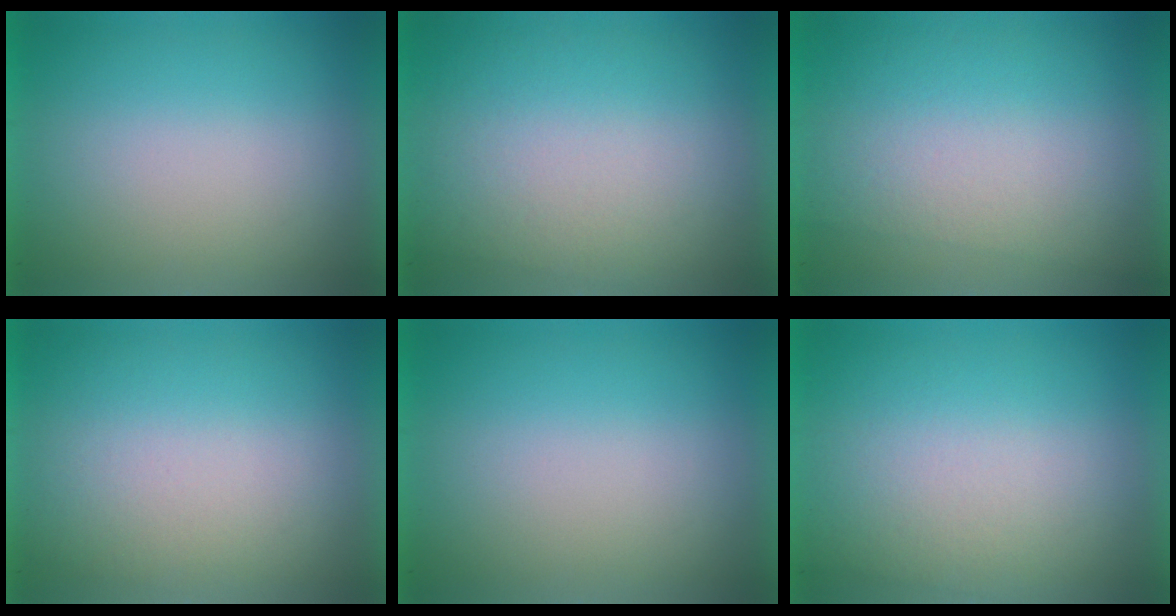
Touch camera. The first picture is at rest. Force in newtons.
{"total": 2.6}
{"total": 2.8}
{"total": 1.4}
{"total": 0.0}
{"total": 2.4}